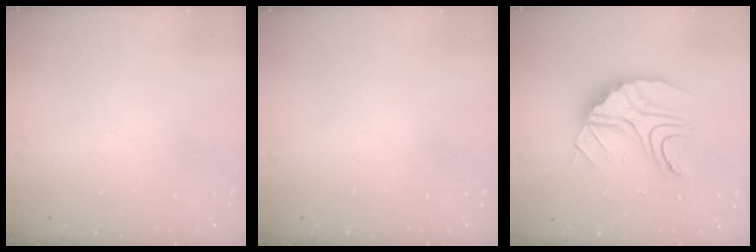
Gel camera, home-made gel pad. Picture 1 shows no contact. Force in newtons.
{"total": 0.0}
{"total": 14.2, "press": 14.1, "slide": 1.2}